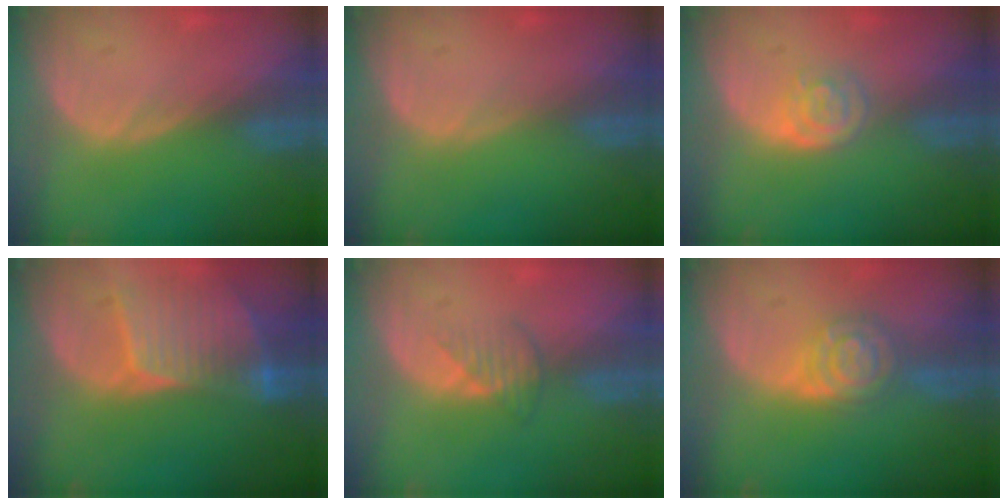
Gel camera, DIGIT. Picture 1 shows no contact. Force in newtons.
{"total": 0.0}
{"total": 3.3, "press": 3.3, "slide": 0.3}
{"total": 8.7, "press": 7.8, "slide": 3.9}
{"total": 2.5, "press": 2.5, "slide": 0.4}
{"total": 6.5, "press": 6.5, "slide": 0.5}